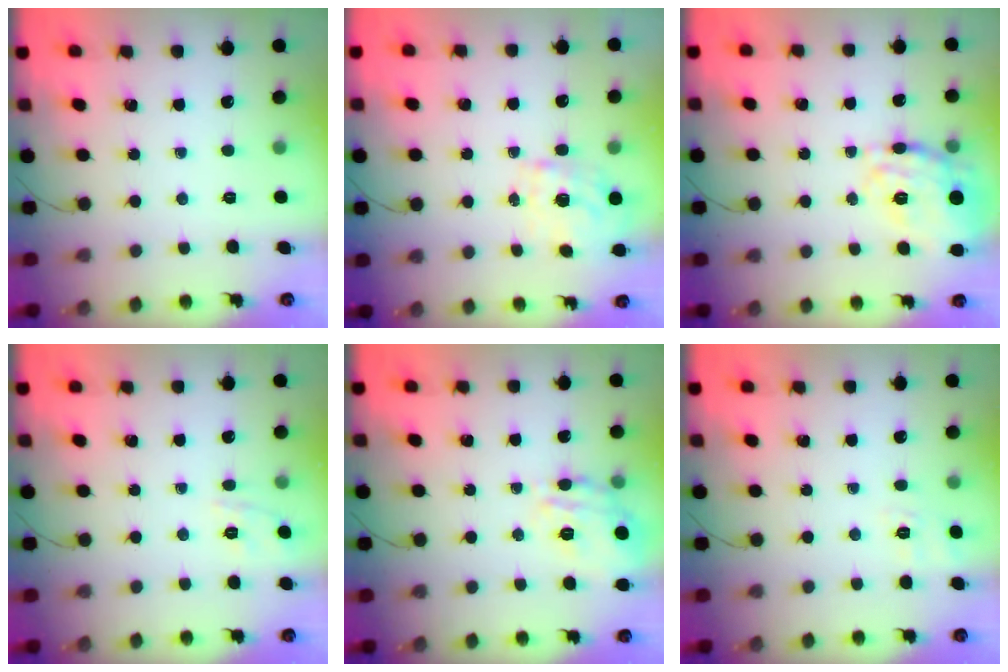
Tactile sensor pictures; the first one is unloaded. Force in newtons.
{"total": 0.9, "press": 0.7, "slide": 0.6}
{"total": 20.9, "press": 20.7, "slide": 2.2}
{"total": 1.7, "press": 0.1, "slide": 1.7}
{"total": 13.3, "press": 13.3, "slide": 1.1}
{"total": 2.2, "press": 0.8, "slide": 2.0}